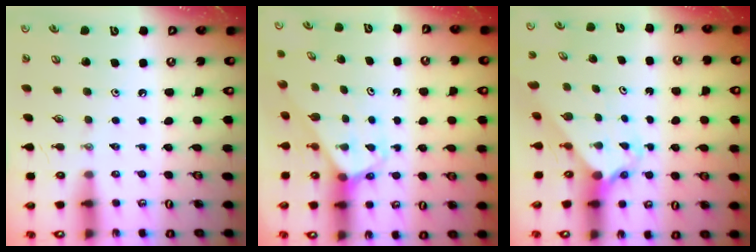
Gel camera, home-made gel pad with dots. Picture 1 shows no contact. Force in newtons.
{"total": 2.7, "press": 2.7, "slide": 0.2}
{"total": 2.4, "press": 2.4, "slide": 0.3}